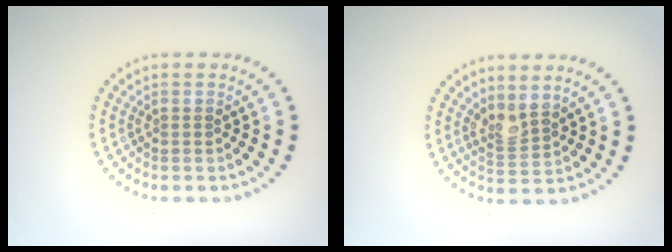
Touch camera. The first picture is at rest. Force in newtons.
{"total": 2.0, "press": 1.5, "slide": 1.4}